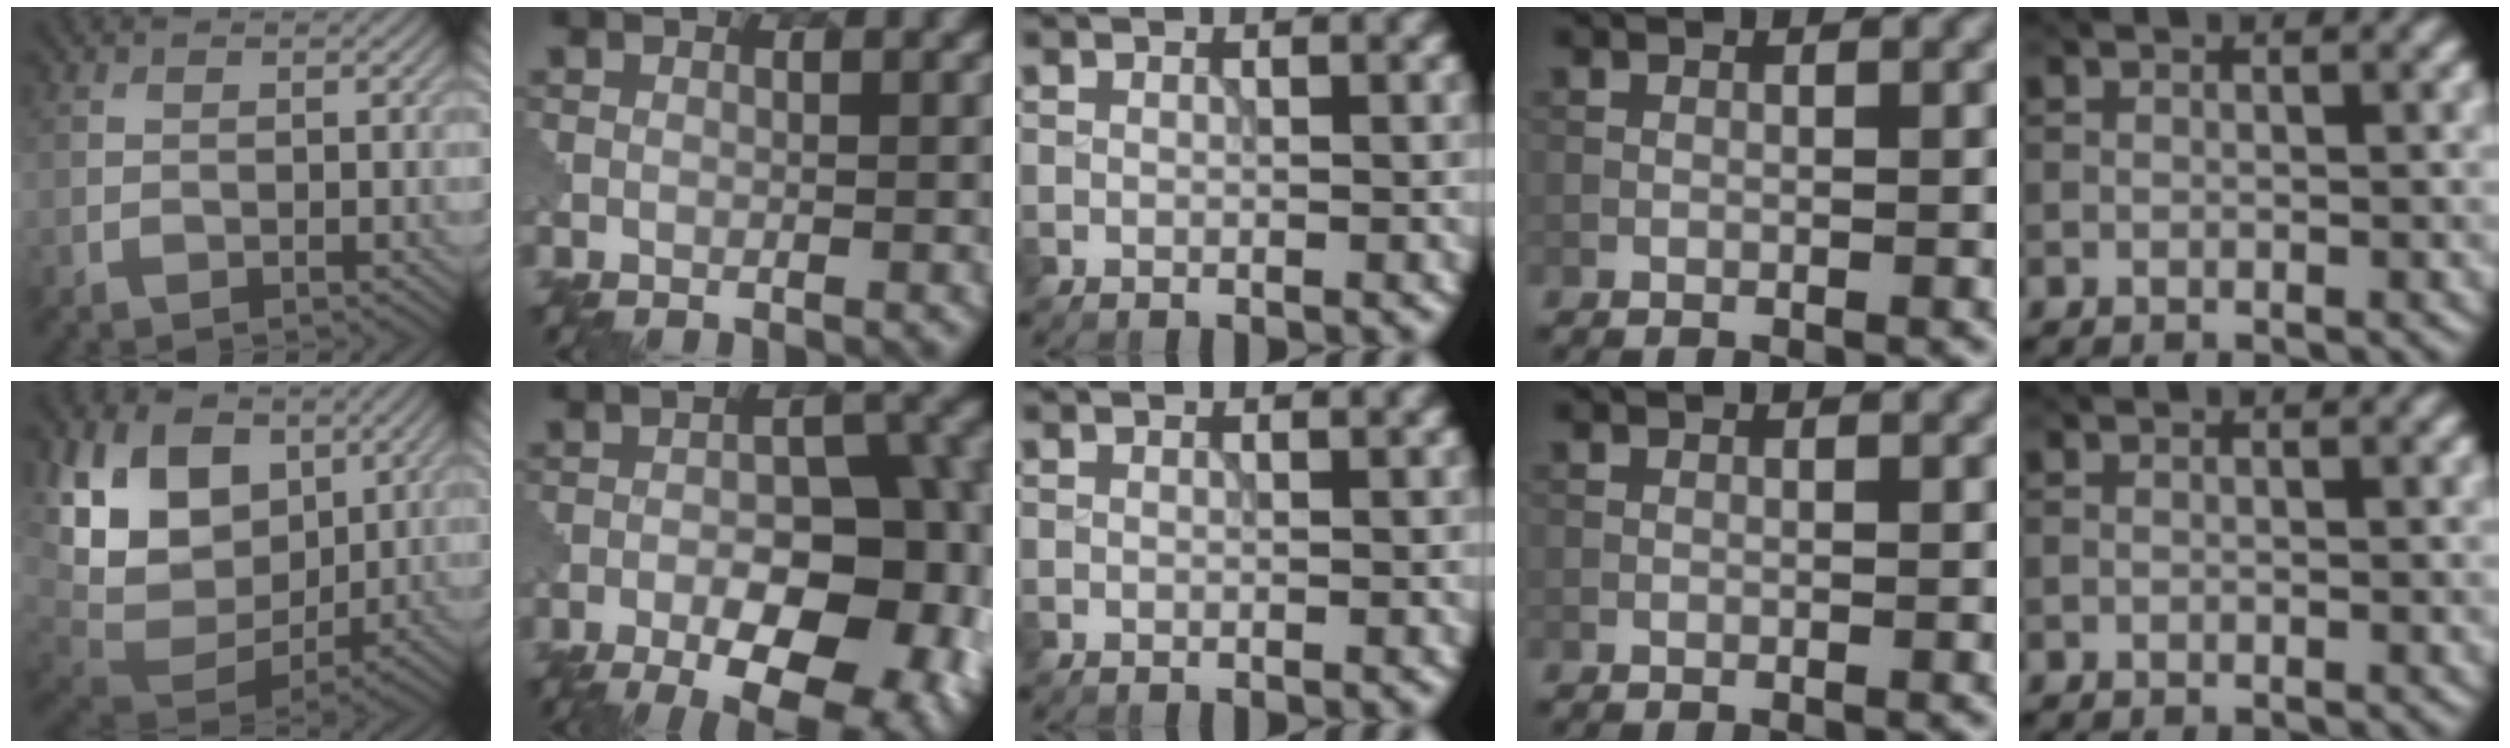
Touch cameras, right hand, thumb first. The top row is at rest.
{"thumb": {"total": 14.4, "force": [3.8, 10.2, 9.4], "torque": [-0.218, -0.004, 0.084]}, "index": {"total": 13.4, "force": [-5.7, 6.2, 10.3], "torque": [-0.121, -0.008, -0.074]}}